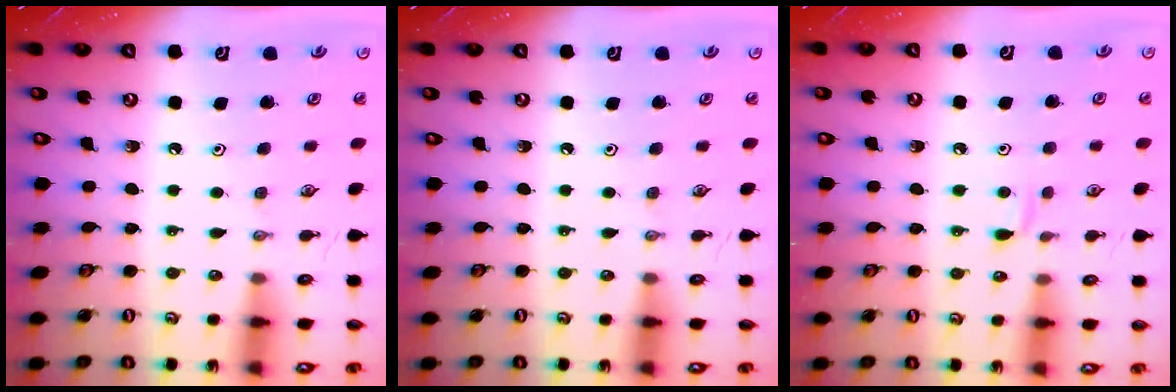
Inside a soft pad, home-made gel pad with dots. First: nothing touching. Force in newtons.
{"total": 0.0}
{"total": 4.2, "press": 4.2, "slide": 0.4}